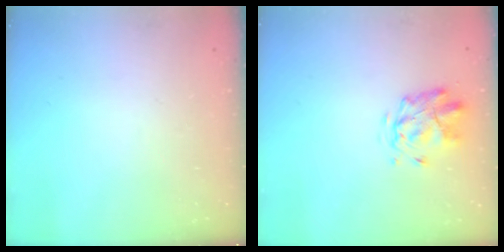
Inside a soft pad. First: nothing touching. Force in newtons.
{"total": 2.9, "press": 2.5, "slide": 1.5}